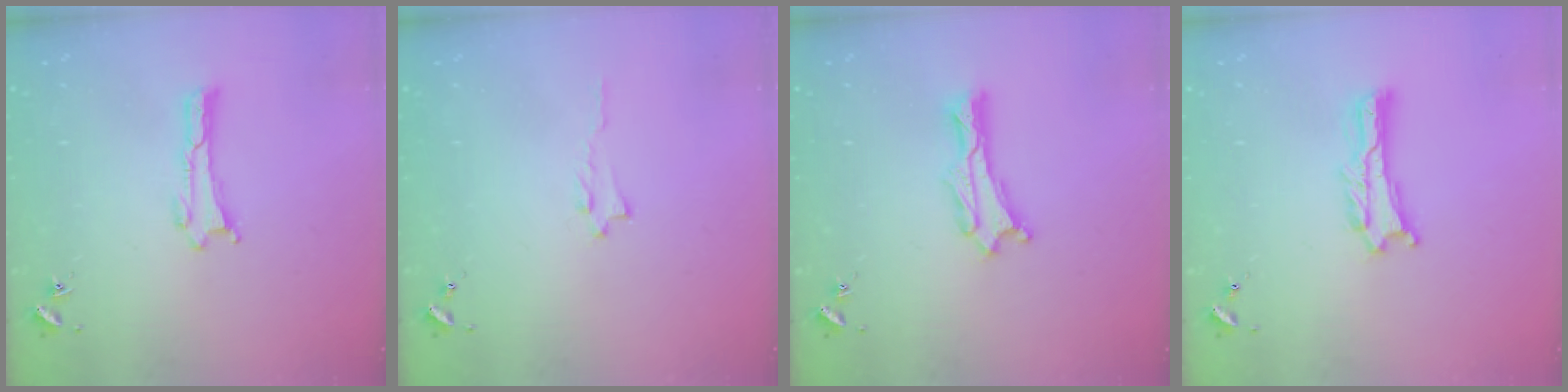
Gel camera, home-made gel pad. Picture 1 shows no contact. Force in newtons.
{"total": 0.6, "press": 0.6, "slide": 0.1}
{"total": 0.9, "press": 0.9, "slide": 0.2}
{"total": 1.0, "press": 1.0, "slide": 0.2}